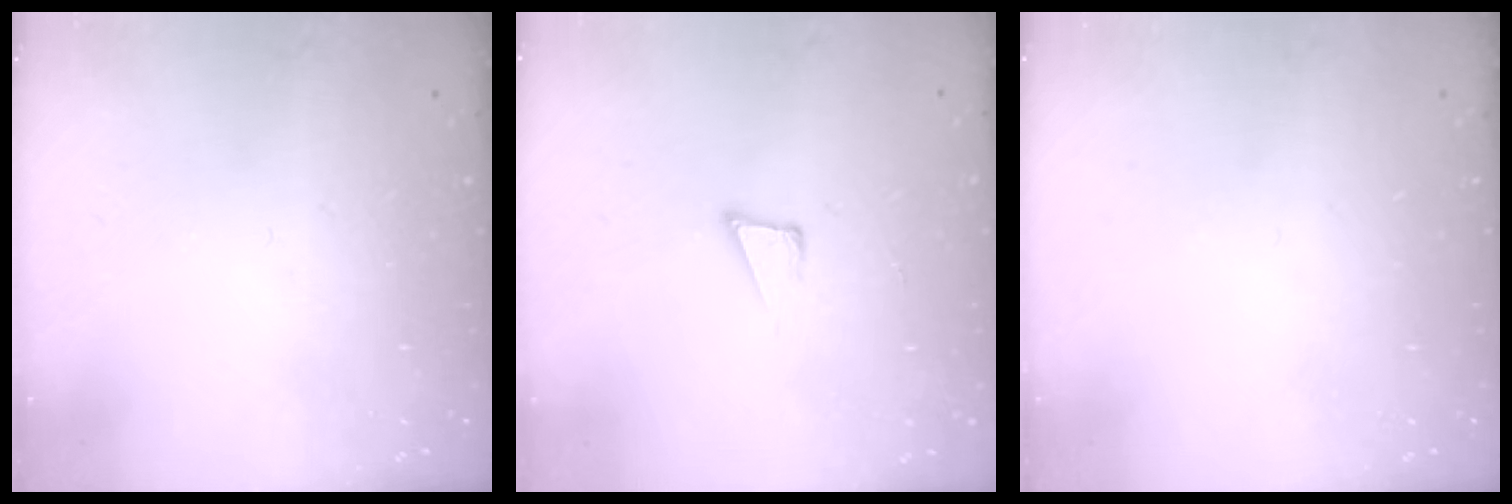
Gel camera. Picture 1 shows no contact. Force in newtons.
{"total": 3.9, "press": 2.6, "slide": 2.9}
{"total": 0.0}